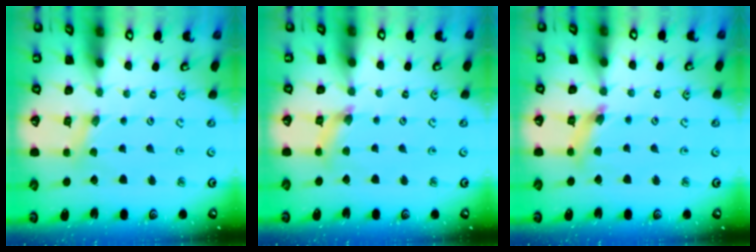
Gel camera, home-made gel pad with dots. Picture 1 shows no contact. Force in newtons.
{"total": 3.4, "press": 3.4, "slide": 0.4}
{"total": 5.4, "press": 5.4, "slide": 0.4}